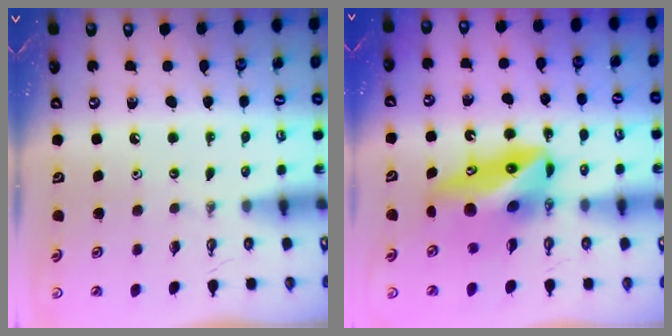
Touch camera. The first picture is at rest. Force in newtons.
{"total": 10.9, "press": 10.8, "slide": 1.6}